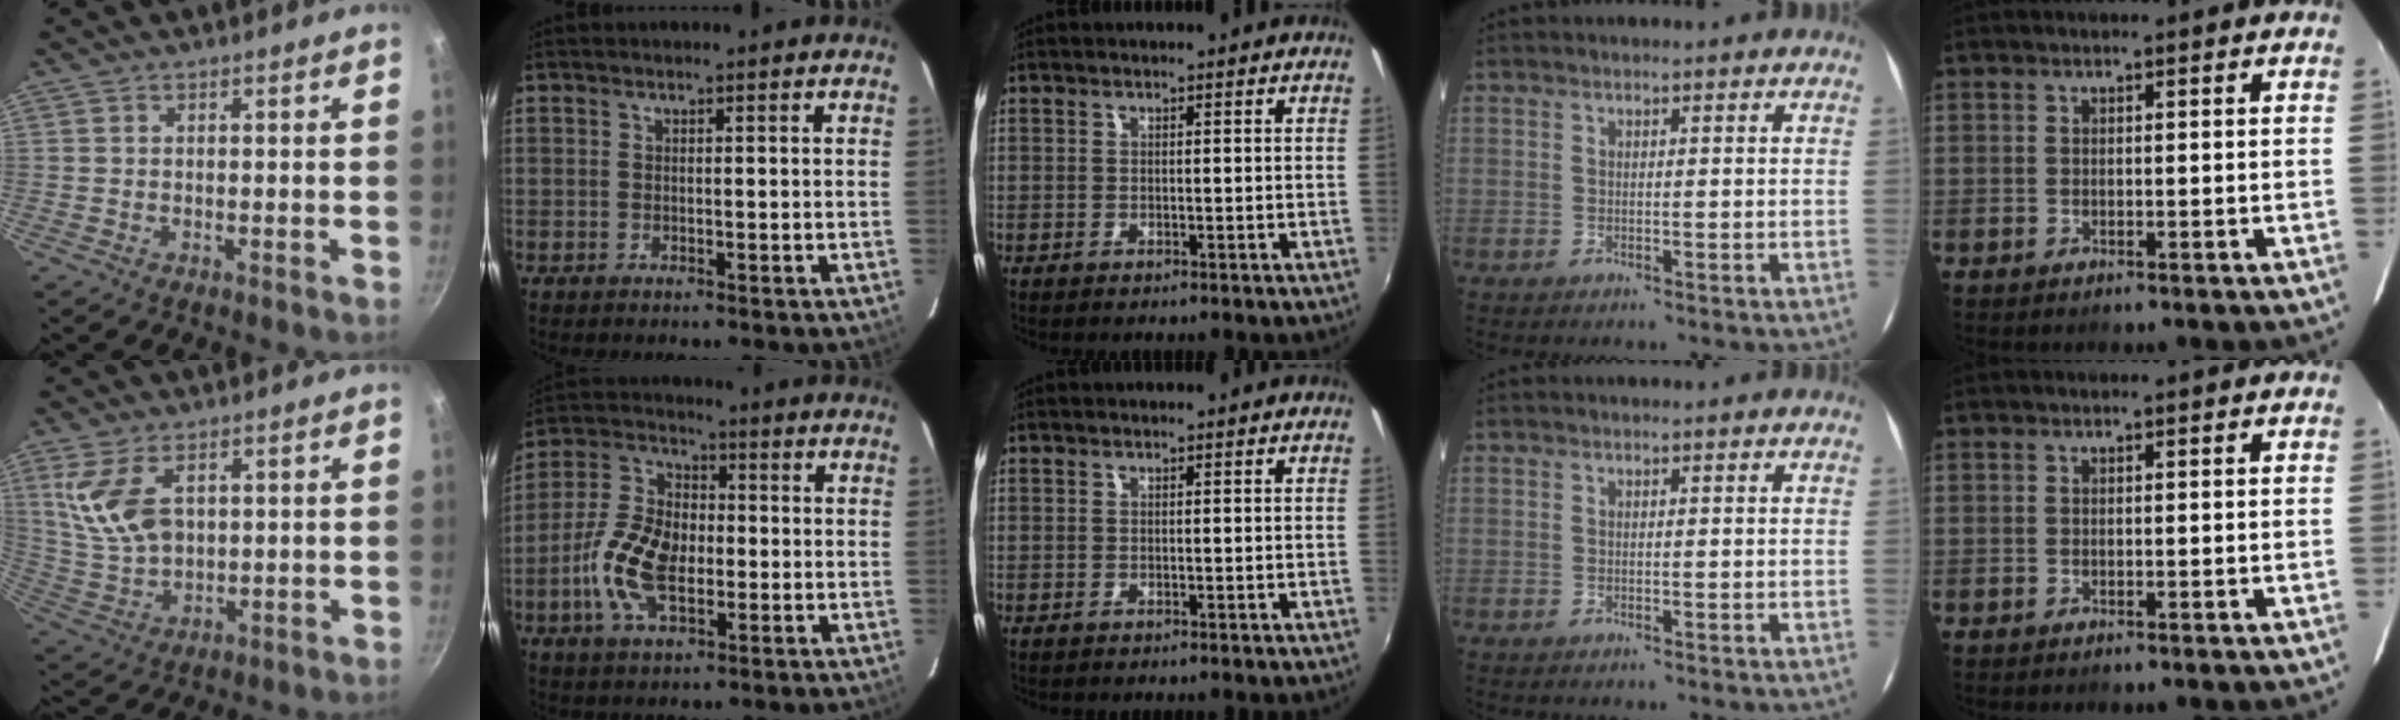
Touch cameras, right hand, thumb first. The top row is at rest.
{"thumb": {"total": 11.1, "force": [3.5, 6.5, 8.2], "torque": [-0.154, -0.016, 0.083]}, "index": {"total": 13.1, "force": [-3.1, 7.3, 10.5], "torque": [-0.224, 0.009, -0.060]}}